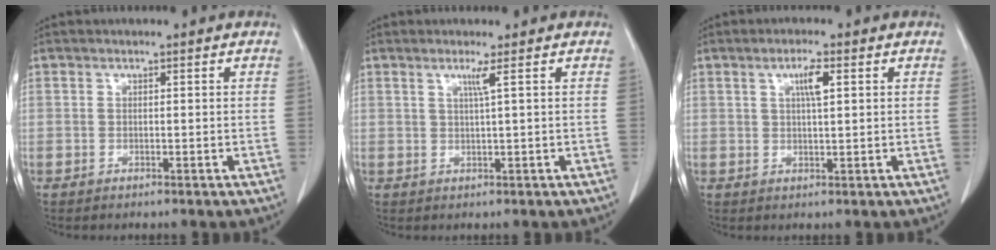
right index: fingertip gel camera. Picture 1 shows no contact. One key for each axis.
{"total": 1.8, "fx": 0.8, "fy": -0.9, "fz": 1.3, "tx": -0.033, "ty": -0.006, "tz": 0.018}
{"total": 3.2, "fx": 1.2, "fy": 0.2, "fz": 2.9, "tx": -0.055, "ty": 0.000, "tz": 0.021}